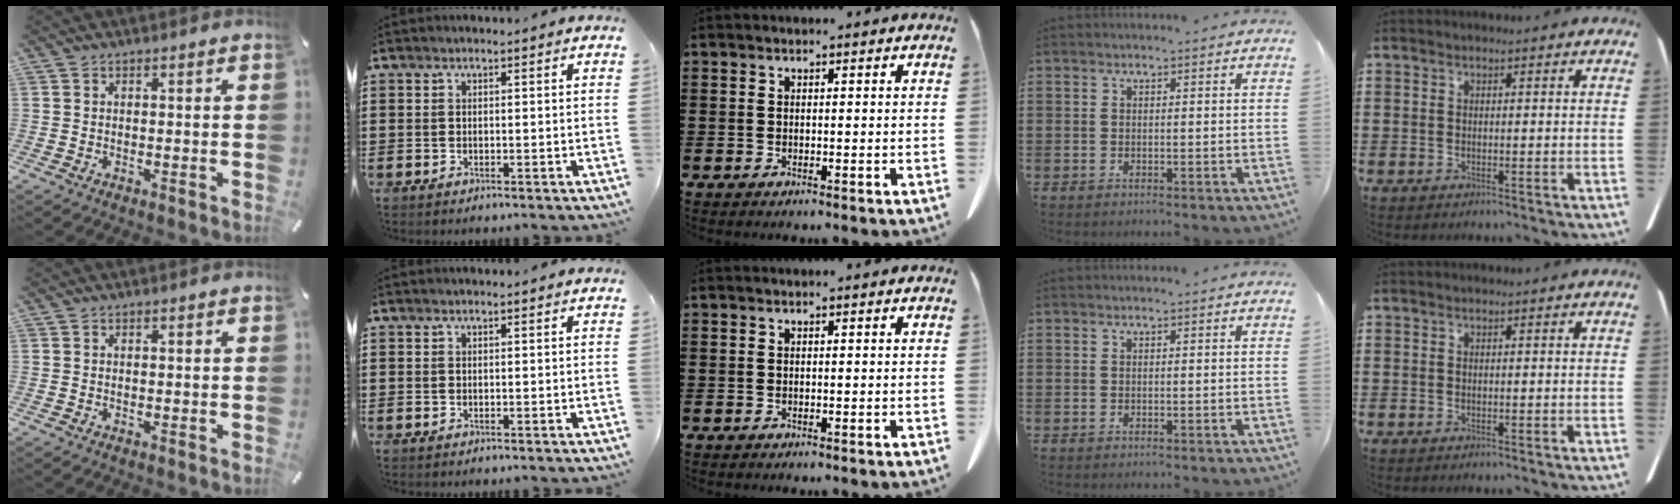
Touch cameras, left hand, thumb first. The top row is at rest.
{}